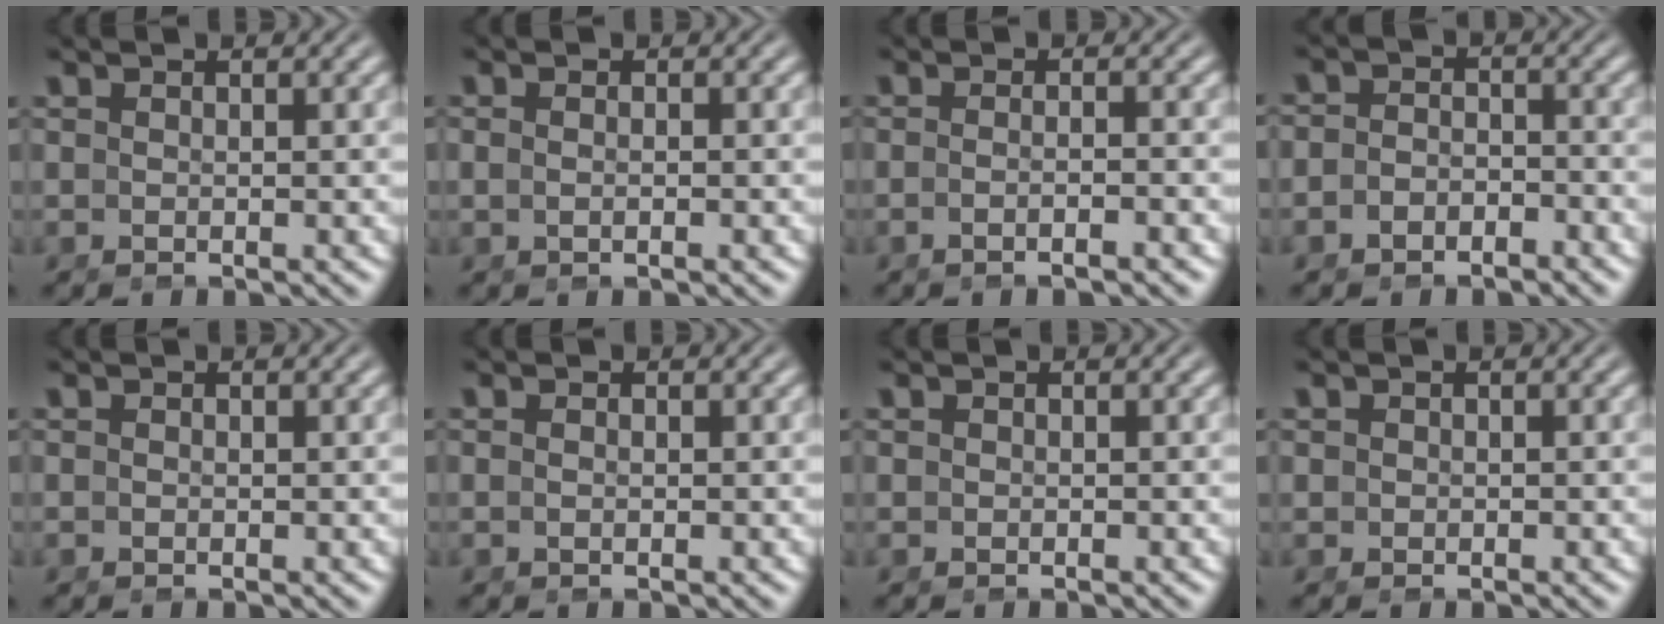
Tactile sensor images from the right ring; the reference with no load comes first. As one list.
[{"total": 1.0, "force": [-0.3, 0.2, 1.0], "torque": [-0.020, -0.003, -0.004]}, {"total": 2.3, "force": [-1.6, -0.5, 1.6], "torque": [-0.028, 0.001, -0.030]}, {"total": 3.1, "force": [-2.5, 1.7, 0.4], "torque": [-0.012, -0.014, -0.041]}, {"total": 0.0}, {"total": 0.6, "force": [-0.3, -0.2, 0.4], "torque": [-0.006, -0.004, -0.005]}, {"total": 0.0}, {"total": 1.0, "force": [0.0, 1.0, 0.2], "torque": [-0.012, -0.006, 0.002]}]